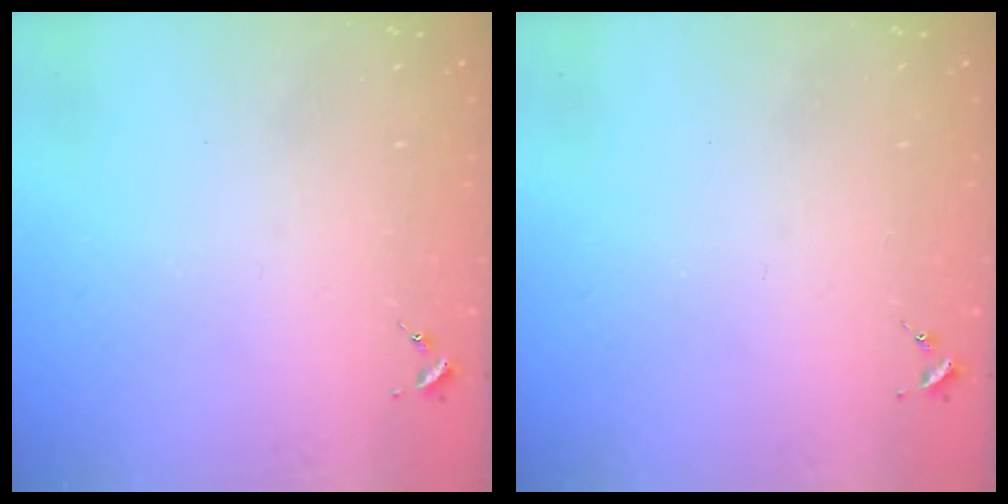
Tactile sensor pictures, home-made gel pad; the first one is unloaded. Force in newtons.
{"total": 0.0}